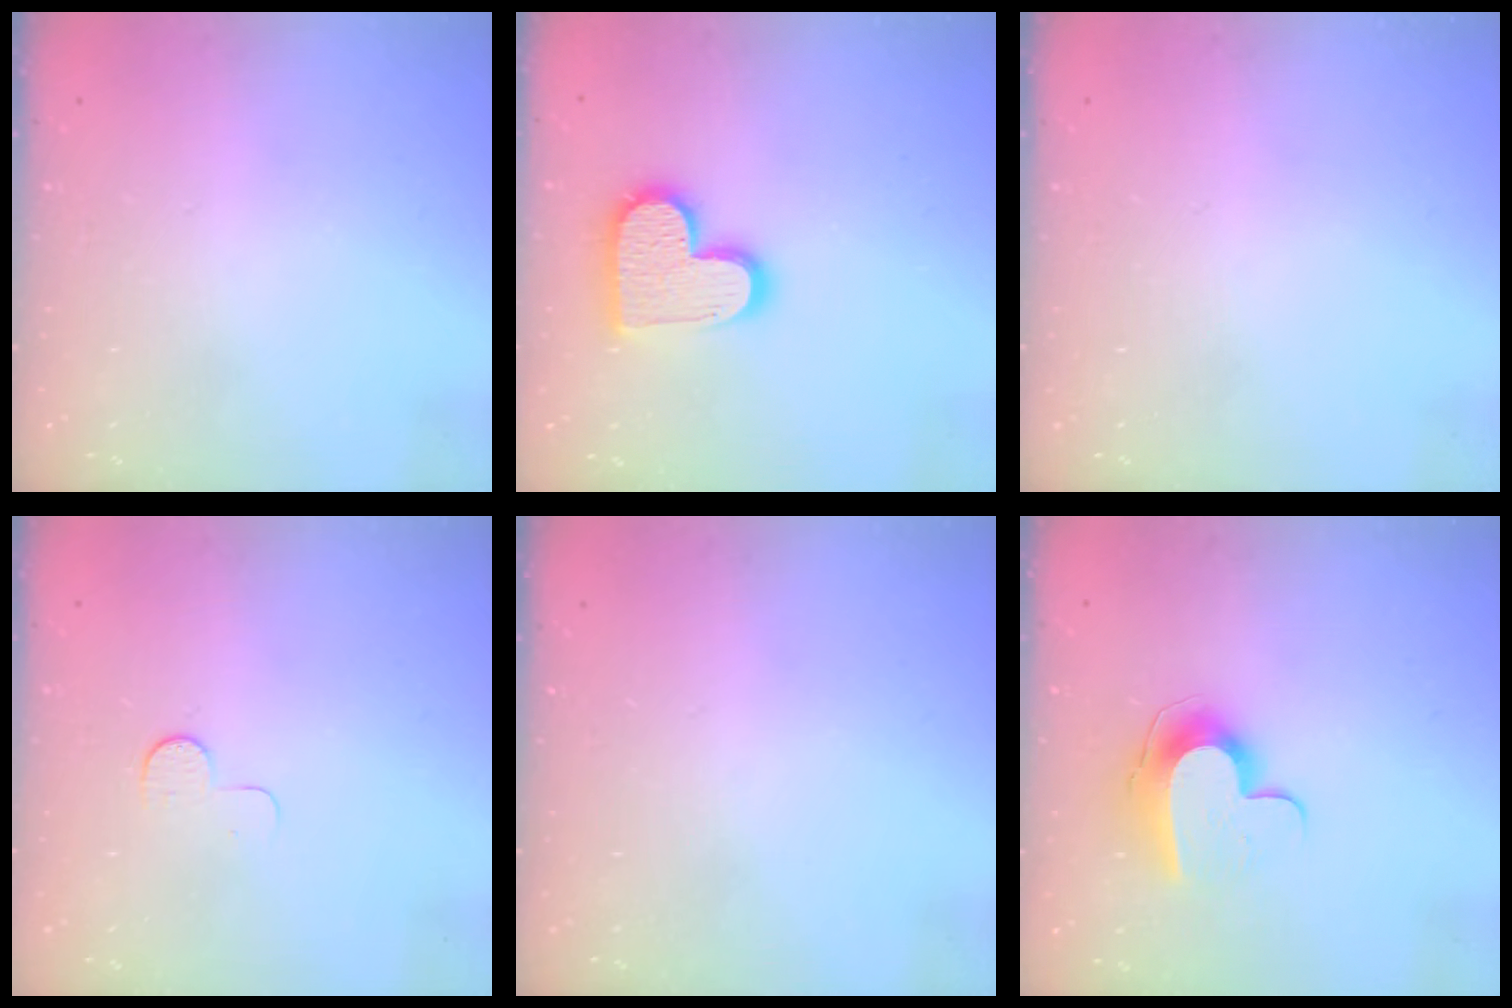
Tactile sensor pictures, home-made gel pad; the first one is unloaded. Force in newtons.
{"total": 13.8, "press": 13.8, "slide": 0.6}
{"total": 0.0}
{"total": 5.1, "press": 5.1, "slide": 0.5}
{"total": 0.0}
{"total": 10.4, "press": 10.4, "slide": 0.3}